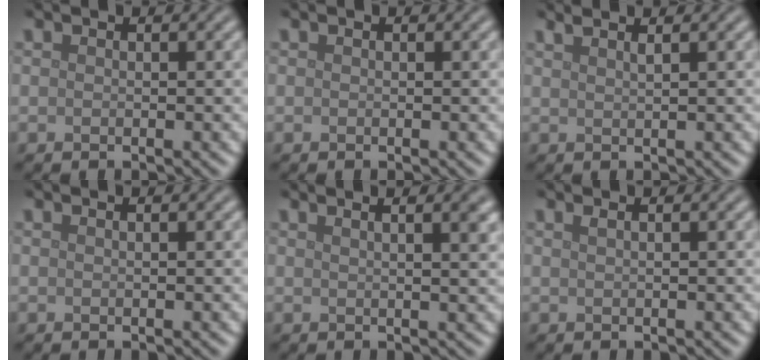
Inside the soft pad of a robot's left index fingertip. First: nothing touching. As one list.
[{"total": 0.0}, {"total": 1.8, "force": [1.4, 0.6, 1.1], "torque": [-0.002, 0.002, 0.010]}, {"total": 0.9, "force": [0.5, 0.4, 0.7], "torque": [-0.005, 0.000, -0.001]}, {"total": 6.7, "force": [3.6, 3.0, 4.8], "torque": [-0.018, 0.051, 0.008]}, {"total": 1.4, "force": [0.8, 0.7, 0.9], "torque": [-0.005, 0.000, 0.001]}]